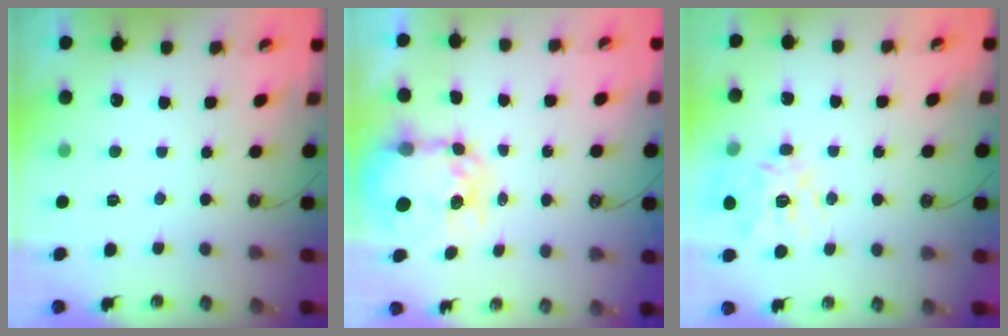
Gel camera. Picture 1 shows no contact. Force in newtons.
{"total": 9.2, "press": 9.1, "slide": 0.8}
{"total": 17.0, "press": 16.8, "slide": 2.4}